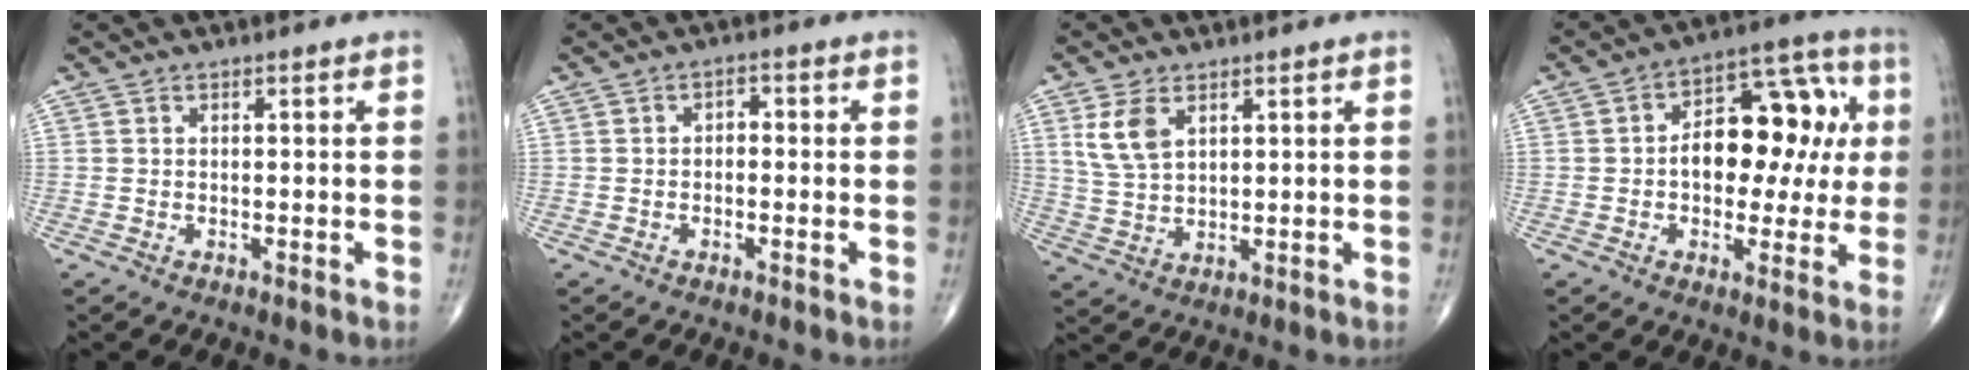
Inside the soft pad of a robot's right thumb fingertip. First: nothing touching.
{"total": 1.8, "force": [-0.3, 1.3, 1.3], "torque": [-0.008, 0.009, -0.012]}
{"total": 6.3, "force": [2.8, 3.5, 4.4], "torque": [-0.085, -0.007, 0.066]}
{"total": 16.0, "force": [1.2, 9.8, 12.6], "torque": [-0.128, 0.041, 0.014]}